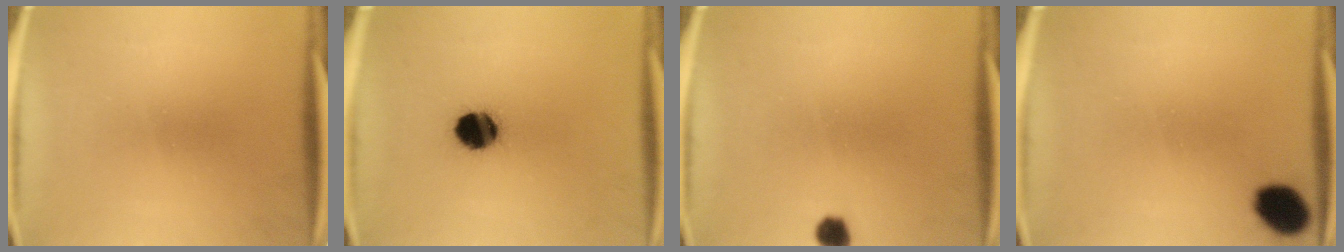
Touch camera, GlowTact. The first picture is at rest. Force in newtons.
{"total": 9.4}
{"total": 2.6}
{"total": 7.7}